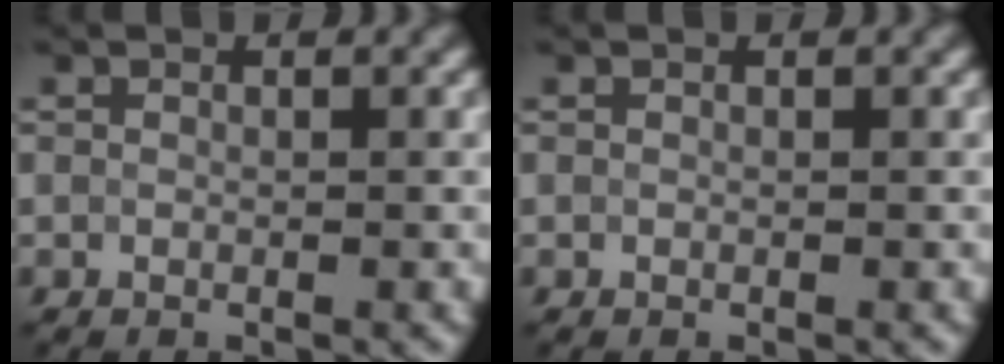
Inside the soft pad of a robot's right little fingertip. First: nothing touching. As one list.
[{"total": 0.0}]